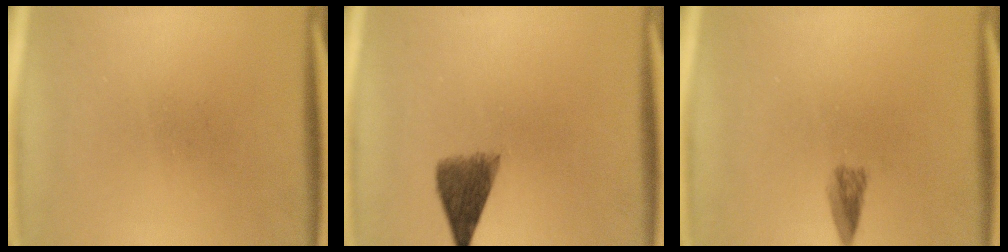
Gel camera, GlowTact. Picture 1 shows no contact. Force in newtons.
{"total": 5.2}
{"total": 2.0}